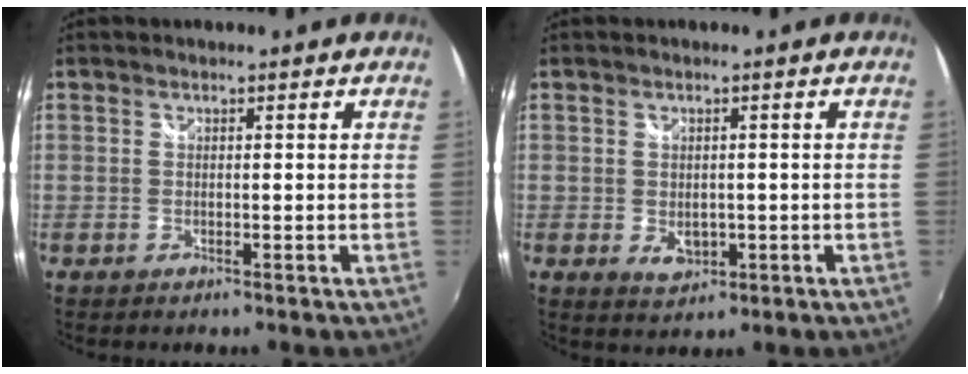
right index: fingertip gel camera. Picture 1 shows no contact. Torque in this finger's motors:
{"motor_torque": [0.28, 0.02, 0.11, 0.02]}